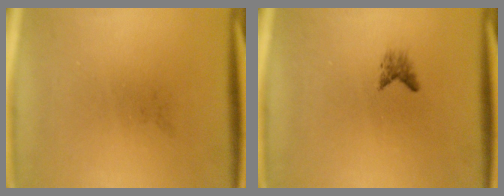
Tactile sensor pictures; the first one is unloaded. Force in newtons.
{"total": 1.1}